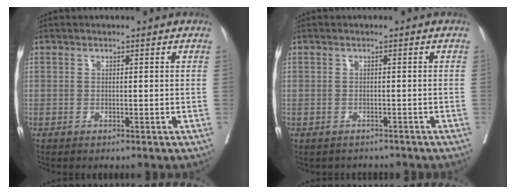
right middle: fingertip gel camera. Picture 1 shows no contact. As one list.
[{"total": 2.9, "force": [-2.6, 1.3, 0.2], "torque": [-0.003, 0.002, -0.035]}]